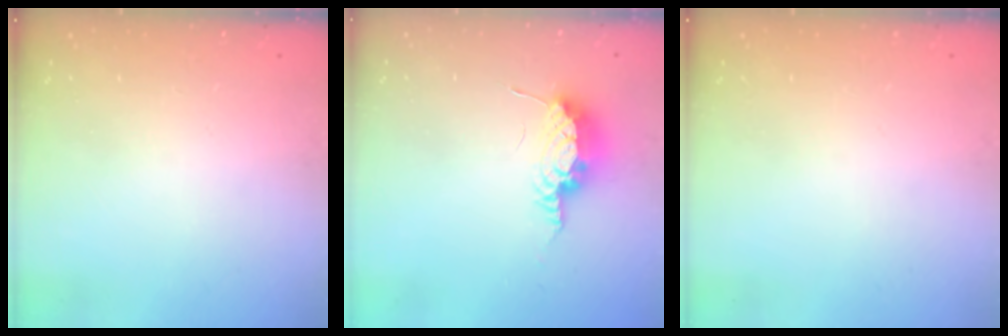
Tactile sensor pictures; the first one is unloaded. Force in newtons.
{"total": 8.4, "press": 8.1, "slide": 2.3}
{"total": 0.0}